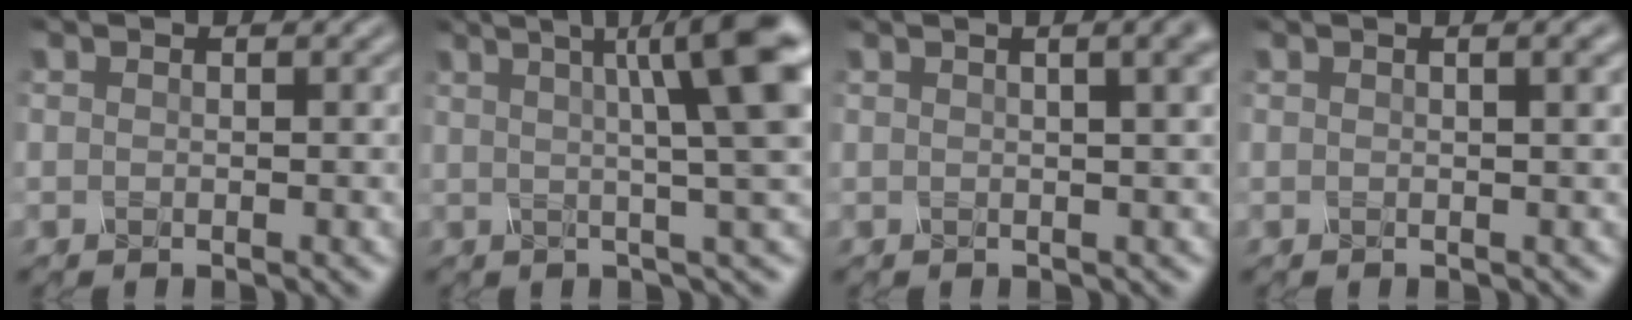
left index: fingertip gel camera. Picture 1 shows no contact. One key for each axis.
{"total": 9.3, "fx": 2.2, "fy": 1.7, "fz": 8.8, "tx": -0.088, "ty": 0.022, "tz": 0.033}
{"total": 9.0, "fx": 3.6, "fy": 4.5, "fz": 7.0, "tx": -0.016, "ty": 0.065, "tz": 0.010}
{"total": 4.5, "fx": 1.8, "fy": 2.1, "fz": 3.5, "tx": -0.015, "ty": 0.038, "tz": 0.000}